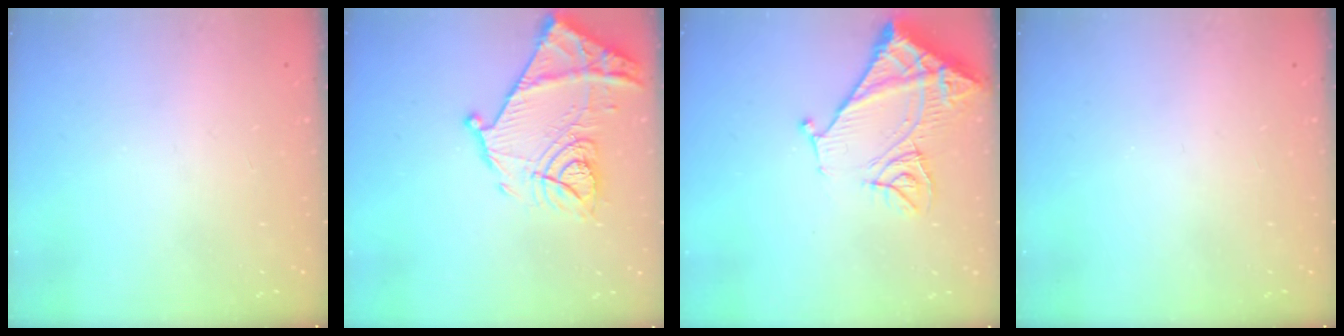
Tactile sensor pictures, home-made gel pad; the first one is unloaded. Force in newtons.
{"total": 18.1, "press": 18.0, "slide": 1.6}
{"total": 14.3, "press": 14.2, "slide": 1.8}
{"total": 0.0}